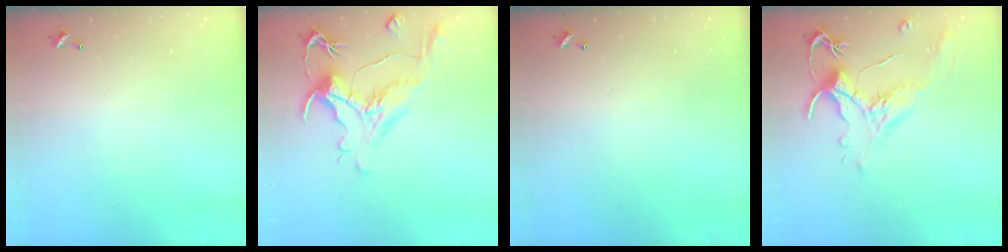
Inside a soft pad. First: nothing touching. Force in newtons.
{"total": 1.5, "press": 0.4, "slide": 1.5}
{"total": 0.0}
{"total": 1.5, "press": 1.0, "slide": 1.1}